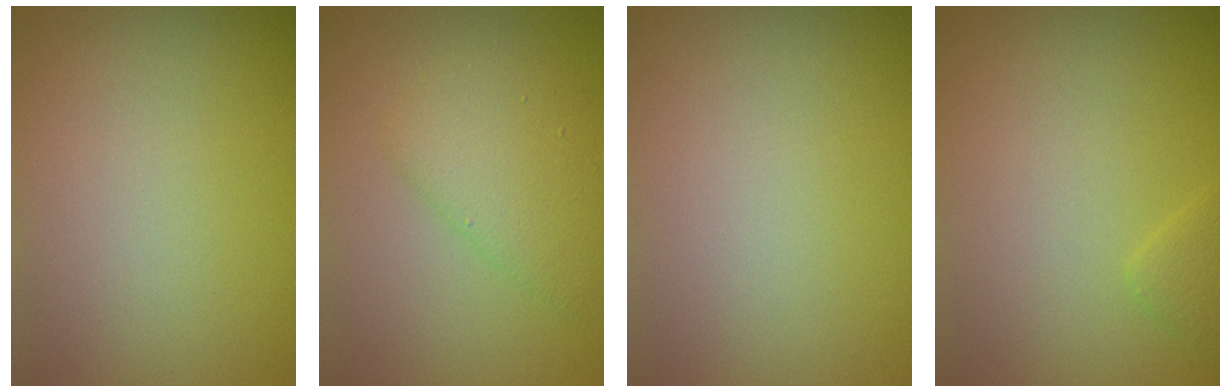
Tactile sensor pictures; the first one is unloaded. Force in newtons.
{"total": 3.2, "press": 3.2, "slide": 0.1}
{"total": 0.0}
{"total": 1.1, "press": 1.1, "slide": 0.1}